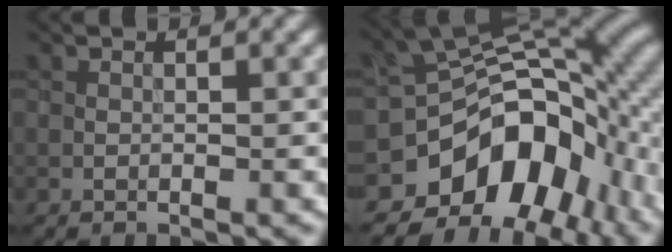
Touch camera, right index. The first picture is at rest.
{"total": 12.5, "force": [-5.4, 8.2, 7.7], "torque": [-0.118, 0.001, -0.100]}